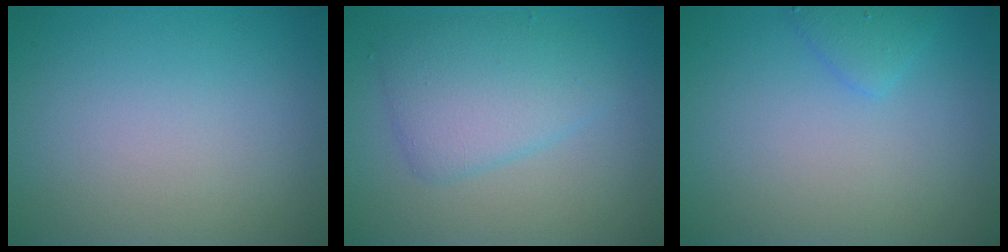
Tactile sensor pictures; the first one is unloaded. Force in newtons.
{"total": 4.2, "press": 4.2, "slide": 0.0}
{"total": 1.5, "press": 1.5, "slide": 0.0}